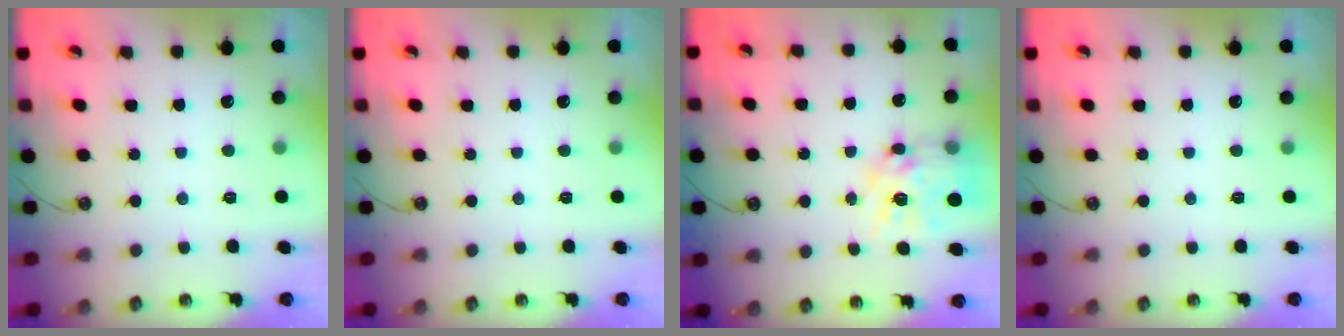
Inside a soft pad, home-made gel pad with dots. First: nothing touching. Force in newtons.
{"total": 0.0}
{"total": 16.0, "press": 16.0, "slide": 1.5}
{"total": 0.0}